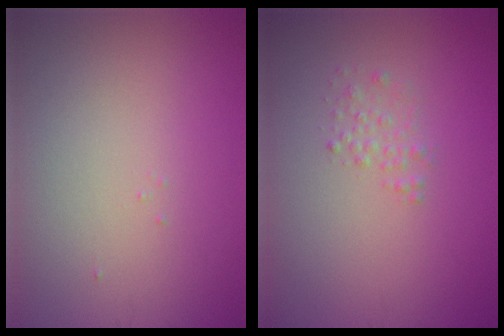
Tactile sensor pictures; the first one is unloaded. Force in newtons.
{"total": 1.2, "press": 1.2, "slide": 0.0}